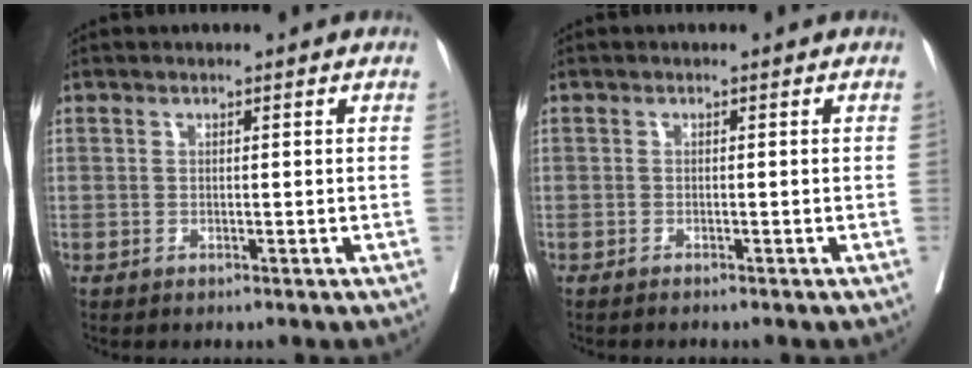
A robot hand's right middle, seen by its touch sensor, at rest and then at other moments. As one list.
[{"total": 1.3, "force": [-1.1, -0.2, 0.6], "torque": [-0.010, -0.001, -0.015]}]